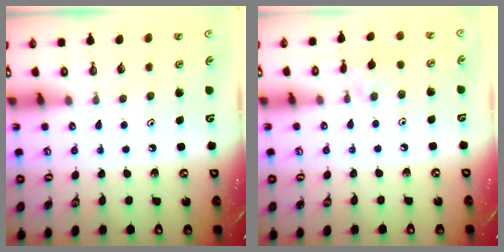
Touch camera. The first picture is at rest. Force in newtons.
{"total": 1.8, "press": 1.7, "slide": 0.5}